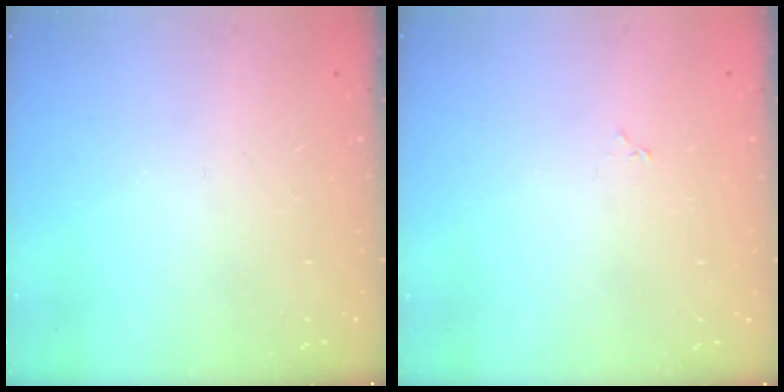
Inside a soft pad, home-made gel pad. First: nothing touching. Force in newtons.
{"total": 1.9, "press": 1.9, "slide": 0.3}